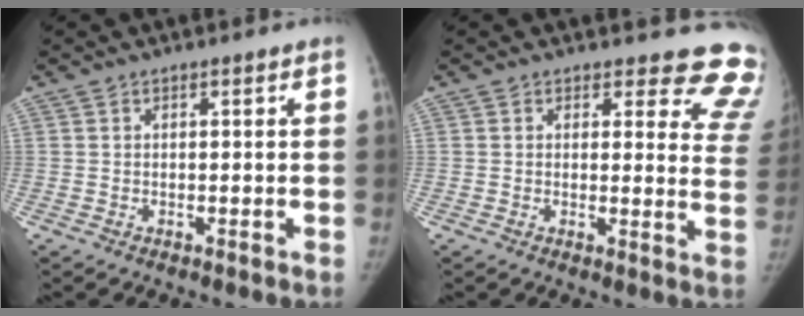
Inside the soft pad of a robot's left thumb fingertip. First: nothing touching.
{"total": 13.0, "force": [12.1, 4.6, 1.9], "torque": [0.042, -0.107, 0.091]}